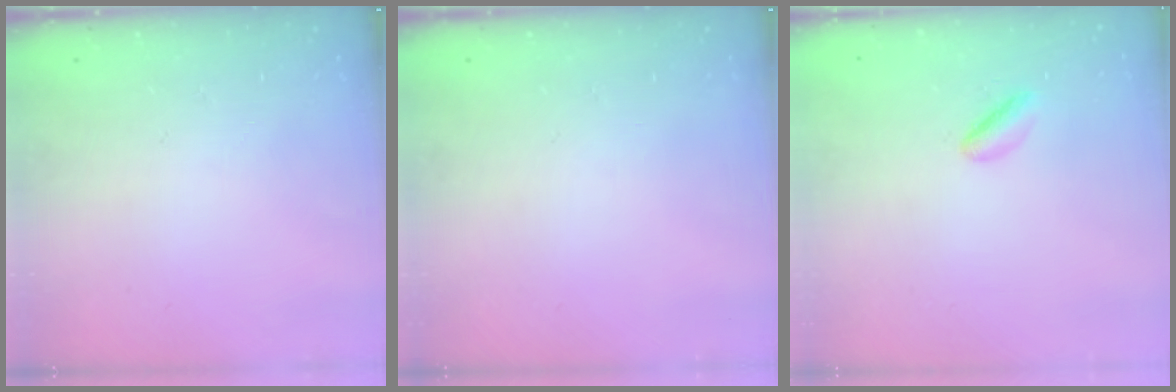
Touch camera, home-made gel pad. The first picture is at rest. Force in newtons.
{"total": 0.0}
{"total": 2.7, "press": 2.5, "slide": 1.0}